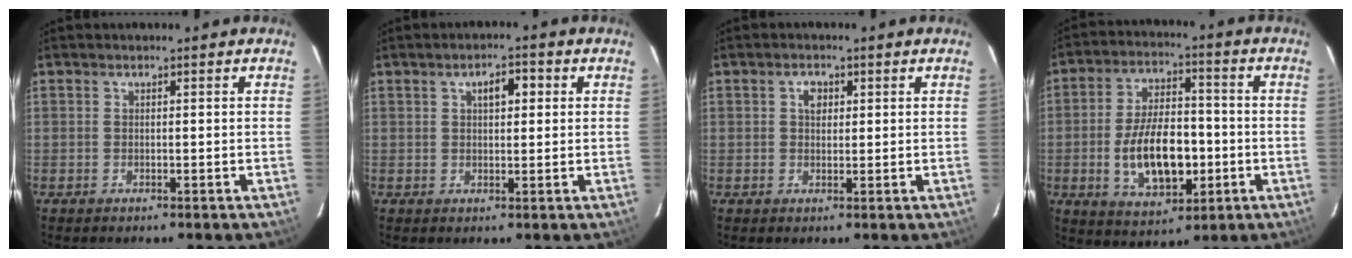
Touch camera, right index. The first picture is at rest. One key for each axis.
{"total": 3.8, "fx": 1.2, "fy": 1.8, "fz": 3.1, "tx": -0.048, "ty": 0.014, "tz": 0.021}
{"total": 2.5, "fx": 0.8, "fy": 1.8, "fz": 1.4, "tx": -0.021, "ty": 0.007, "tz": 0.013}
{"total": 14.3, "fx": -3.1, "fy": 7.4, "fz": 11.8, "tx": -0.226, "ty": 0.004, "tz": -0.037}